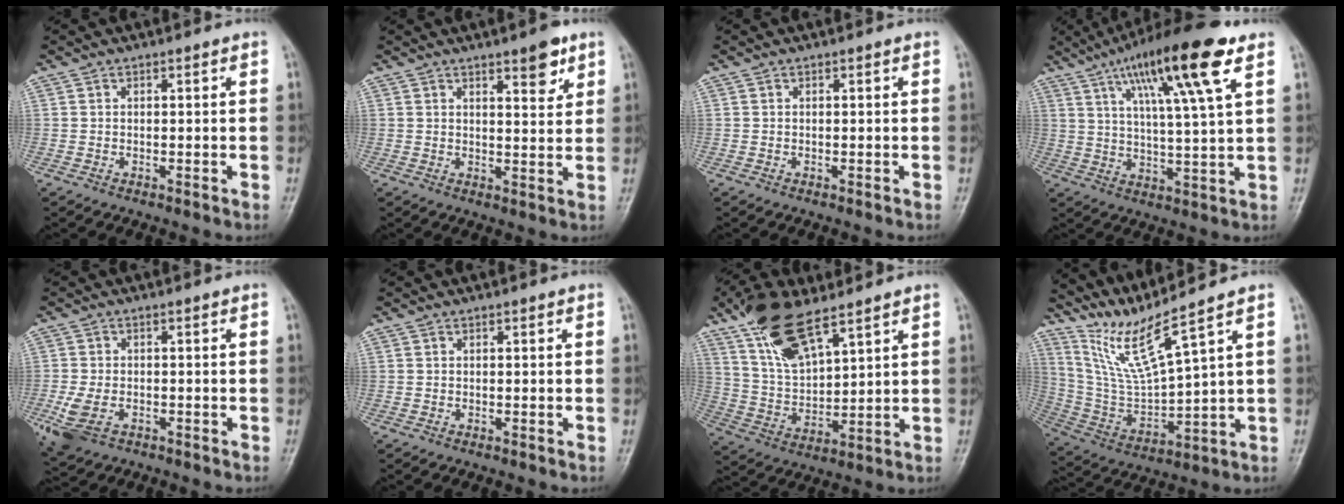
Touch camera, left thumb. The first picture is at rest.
{"total": 6.2, "force": [4.0, 2.0, 4.3], "torque": [-0.044, -0.026, 0.054]}
{"total": 0.0}
{"total": 17.5, "force": [8.9, 2.4, 14.9], "torque": [-0.244, -0.019, 0.146]}
{"total": 5.8, "force": [-2.1, 3.5, 4.1], "torque": [-0.101, 0.002, -0.033]}
{"total": 0.0}
{"total": 13.9, "force": [9.2, 5.0, 9.1], "torque": [-0.158, -0.034, 0.190]}
{"total": 11.7, "force": [9.2, -1.1, 7.1], "torque": [-0.138, -0.064, 0.198]}